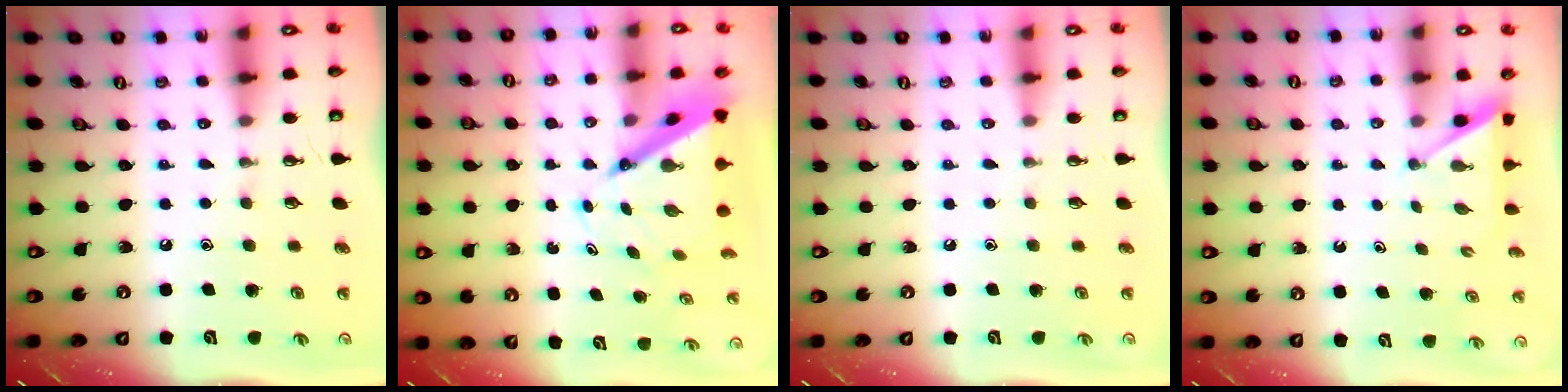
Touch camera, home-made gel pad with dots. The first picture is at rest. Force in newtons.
{"total": 7.3, "press": 7.3, "slide": 0.7}
{"total": 0.0}
{"total": 2.9, "press": 2.9, "slide": 0.2}